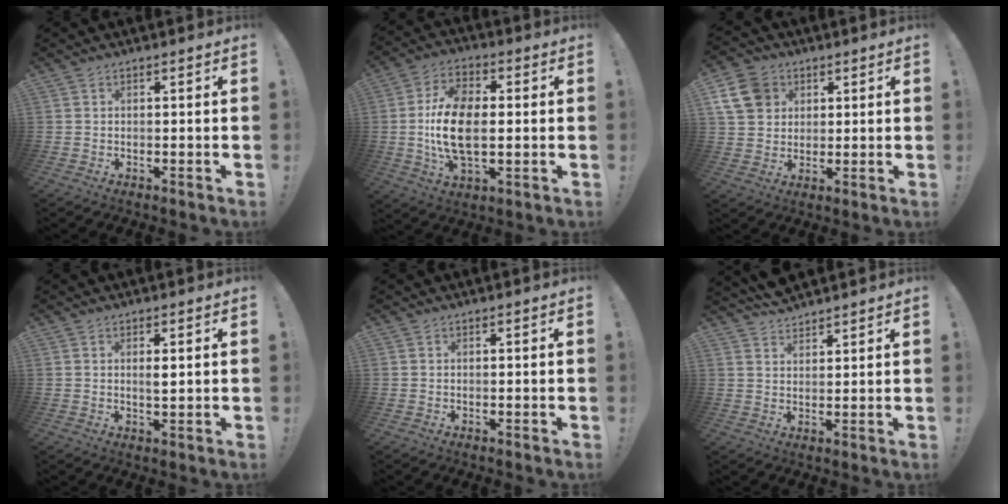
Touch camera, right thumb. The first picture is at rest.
{"total": 15.3, "force": [-0.7, 8.7, 12.5], "torque": [-0.240, 0.005, -0.012]}
{"total": 11.4, "force": [4.4, 9.4, 4.8], "torque": [-0.079, -0.016, 0.094]}
{"total": 2.3, "force": [0.5, 0.6, 2.1], "torque": [-0.030, -0.008, 0.005]}
{"total": 0.0}
{"total": 4.6, "force": [4.3, 1.3, 0.6], "torque": [-0.010, -0.027, 0.082]}